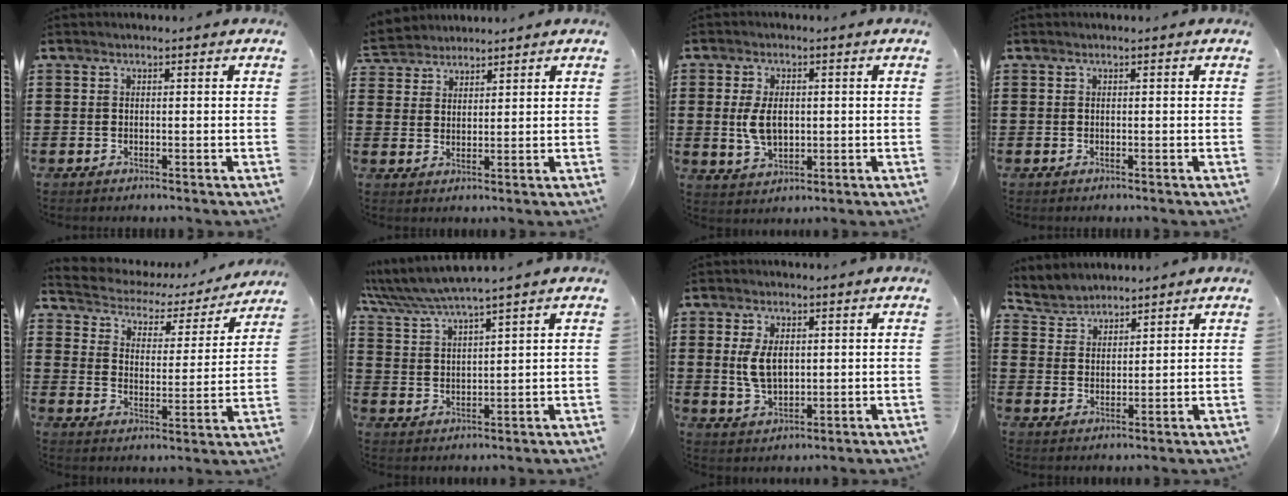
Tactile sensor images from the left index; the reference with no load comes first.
{"total": 3.0, "force": [2.8, 0.9, -0.5], "torque": [-0.002, -0.004, 0.054]}
{"total": 5.8, "force": [0.3, 3.4, 4.7], "torque": [-0.099, 0.002, 0.001]}
{"total": 0.0}
{"total": 2.8, "force": [2.5, 1.3, 0.3], "torque": [-0.028, -0.021, 0.031]}
{"total": 4.7, "force": [4.2, -0.2, 2.1], "torque": [-0.056, -0.022, 0.071]}
{"total": 5.7, "force": [1.0, 3.2, 4.5], "torque": [-0.095, 0.004, 0.014]}
{"total": 3.5, "force": [3.3, 0.9, -0.5], "torque": [-0.005, -0.008, 0.062]}